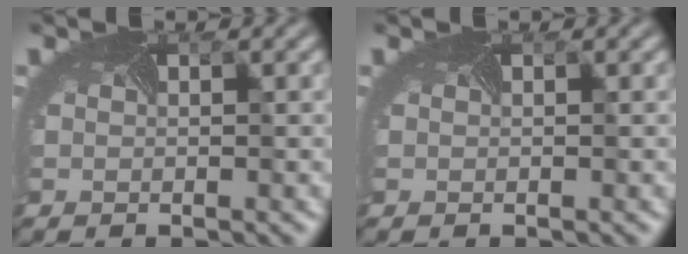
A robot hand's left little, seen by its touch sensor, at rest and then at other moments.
{"total": 0.0}